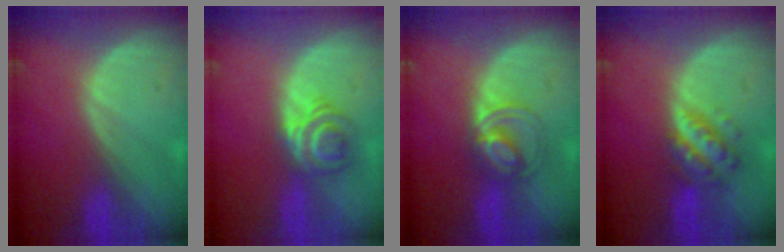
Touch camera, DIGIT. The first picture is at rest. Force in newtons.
{"total": 6.1, "press": 5.2, "slide": 3.3}
{"total": 5.0, "press": 5.0, "slide": 0.5}
{"total": 5.7, "press": 5.2, "slide": 2.3}